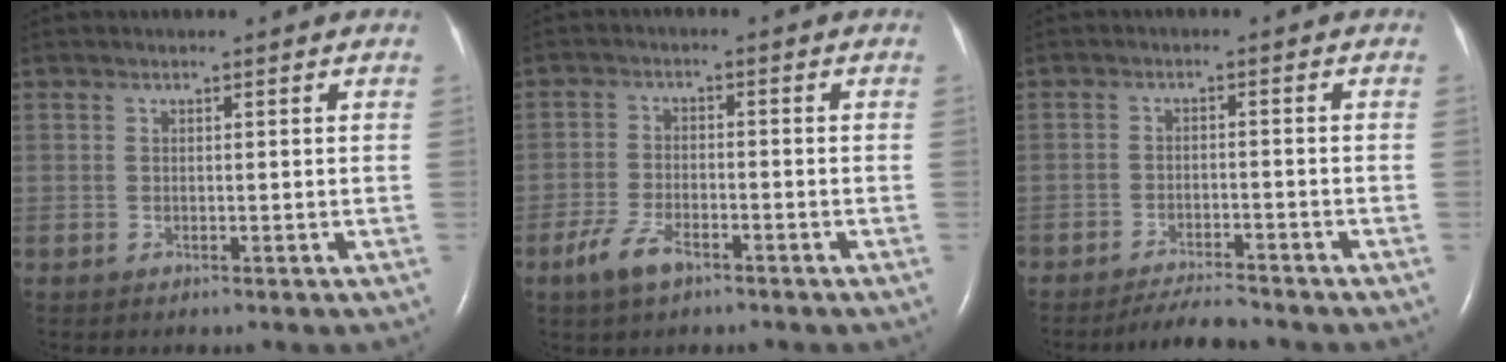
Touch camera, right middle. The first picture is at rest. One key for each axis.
{"total": 5.1, "fx": -3.3, "fy": 1.8, "fz": 3.4, "tx": -0.080, "ty": -0.005, "tz": -0.061}
{"total": 4.3, "fx": -4.2, "fy": 0.0, "fz": 1.1, "tx": -0.022, "ty": -0.017, "tz": -0.071}